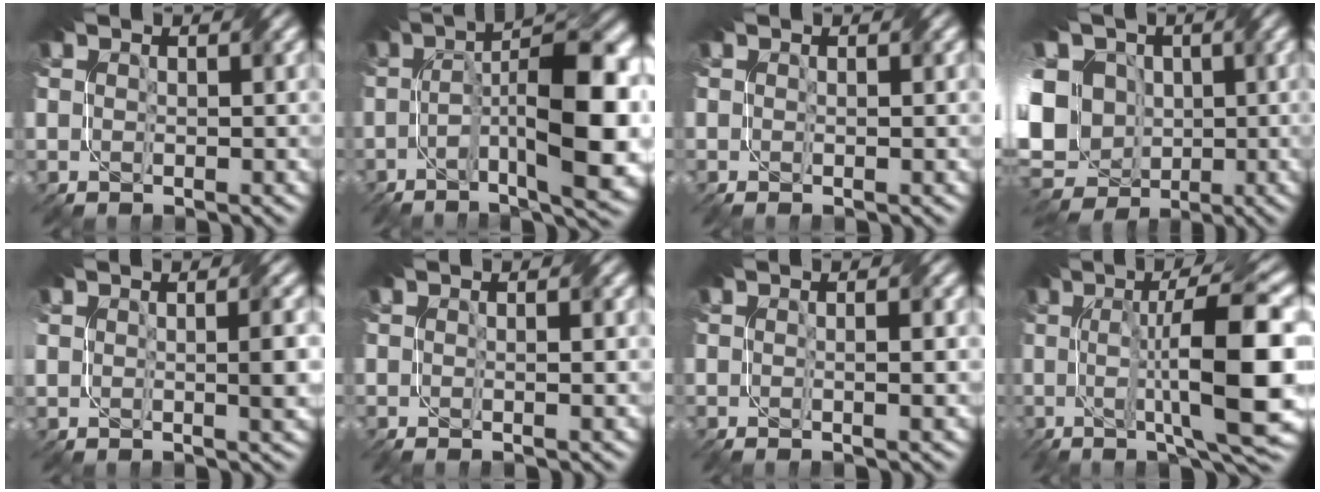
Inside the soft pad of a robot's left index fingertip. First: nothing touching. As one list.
[{"total": 11.9, "force": [-1.8, 3.3, 11.3], "torque": [-0.180, 0.003, -0.025]}, {"total": 0.6, "force": [-0.2, -0.1, 0.5], "torque": [-0.009, -0.003, -0.004]}, {"total": 17.9, "force": [-2.0, 14.9, 9.8], "torque": [-0.217, 0.012, -0.061]}, {"total": 2.1, "force": [0.1, 0.6, 2.0], "torque": [-0.038, -0.001, 0.003]}, {"total": 1.4, "force": [-0.1, 0.2, 1.4], "torque": [-0.020, -0.005, -0.006]}, {"total": 2.3, "force": [0.0, 0.4, 2.2], "torque": [-0.026, -0.003, -0.007]}, {"total": 12.2, "force": [0.3, 2.6, 12.0], "torque": [-0.173, 0.005, 0.008]}]